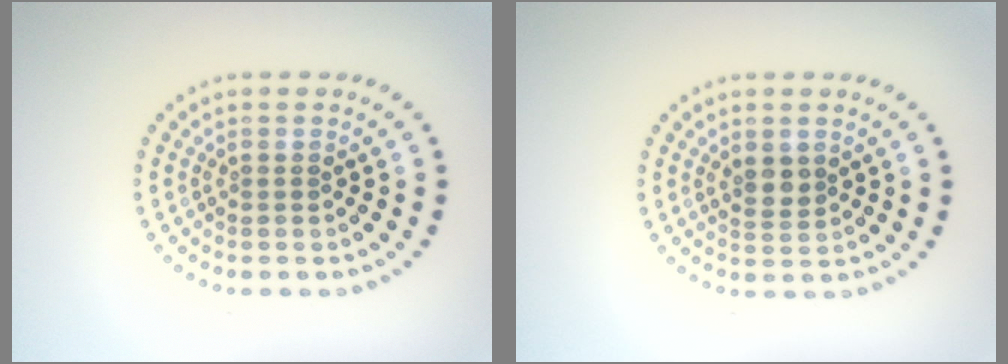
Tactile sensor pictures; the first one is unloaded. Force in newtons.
{"total": 1.9, "press": 1.7, "slide": 0.8}